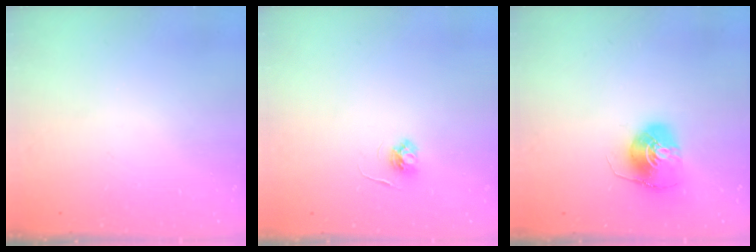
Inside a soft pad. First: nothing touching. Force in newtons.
{"total": 3.8, "press": 3.8, "slide": 0.4}
{"total": 8.8, "press": 8.8, "slide": 0.1}